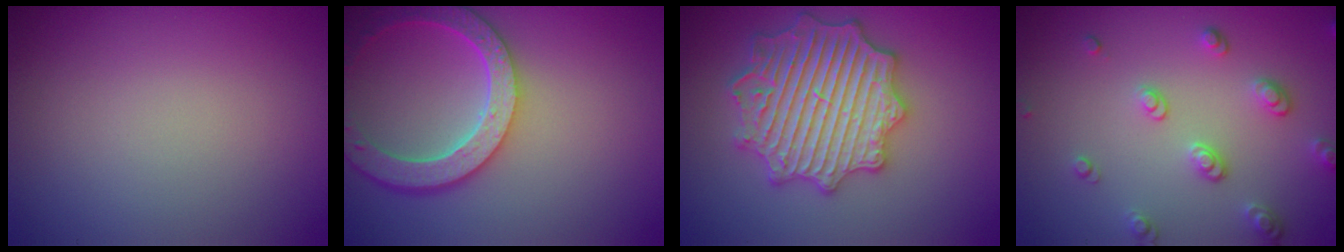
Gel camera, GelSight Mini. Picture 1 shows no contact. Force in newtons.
{"total": 5.7, "press": 4.6, "slide": 3.4}
{"total": 6.8, "press": 6.7, "slide": 1.1}
{"total": 2.6, "press": 2.4, "slide": 0.9}